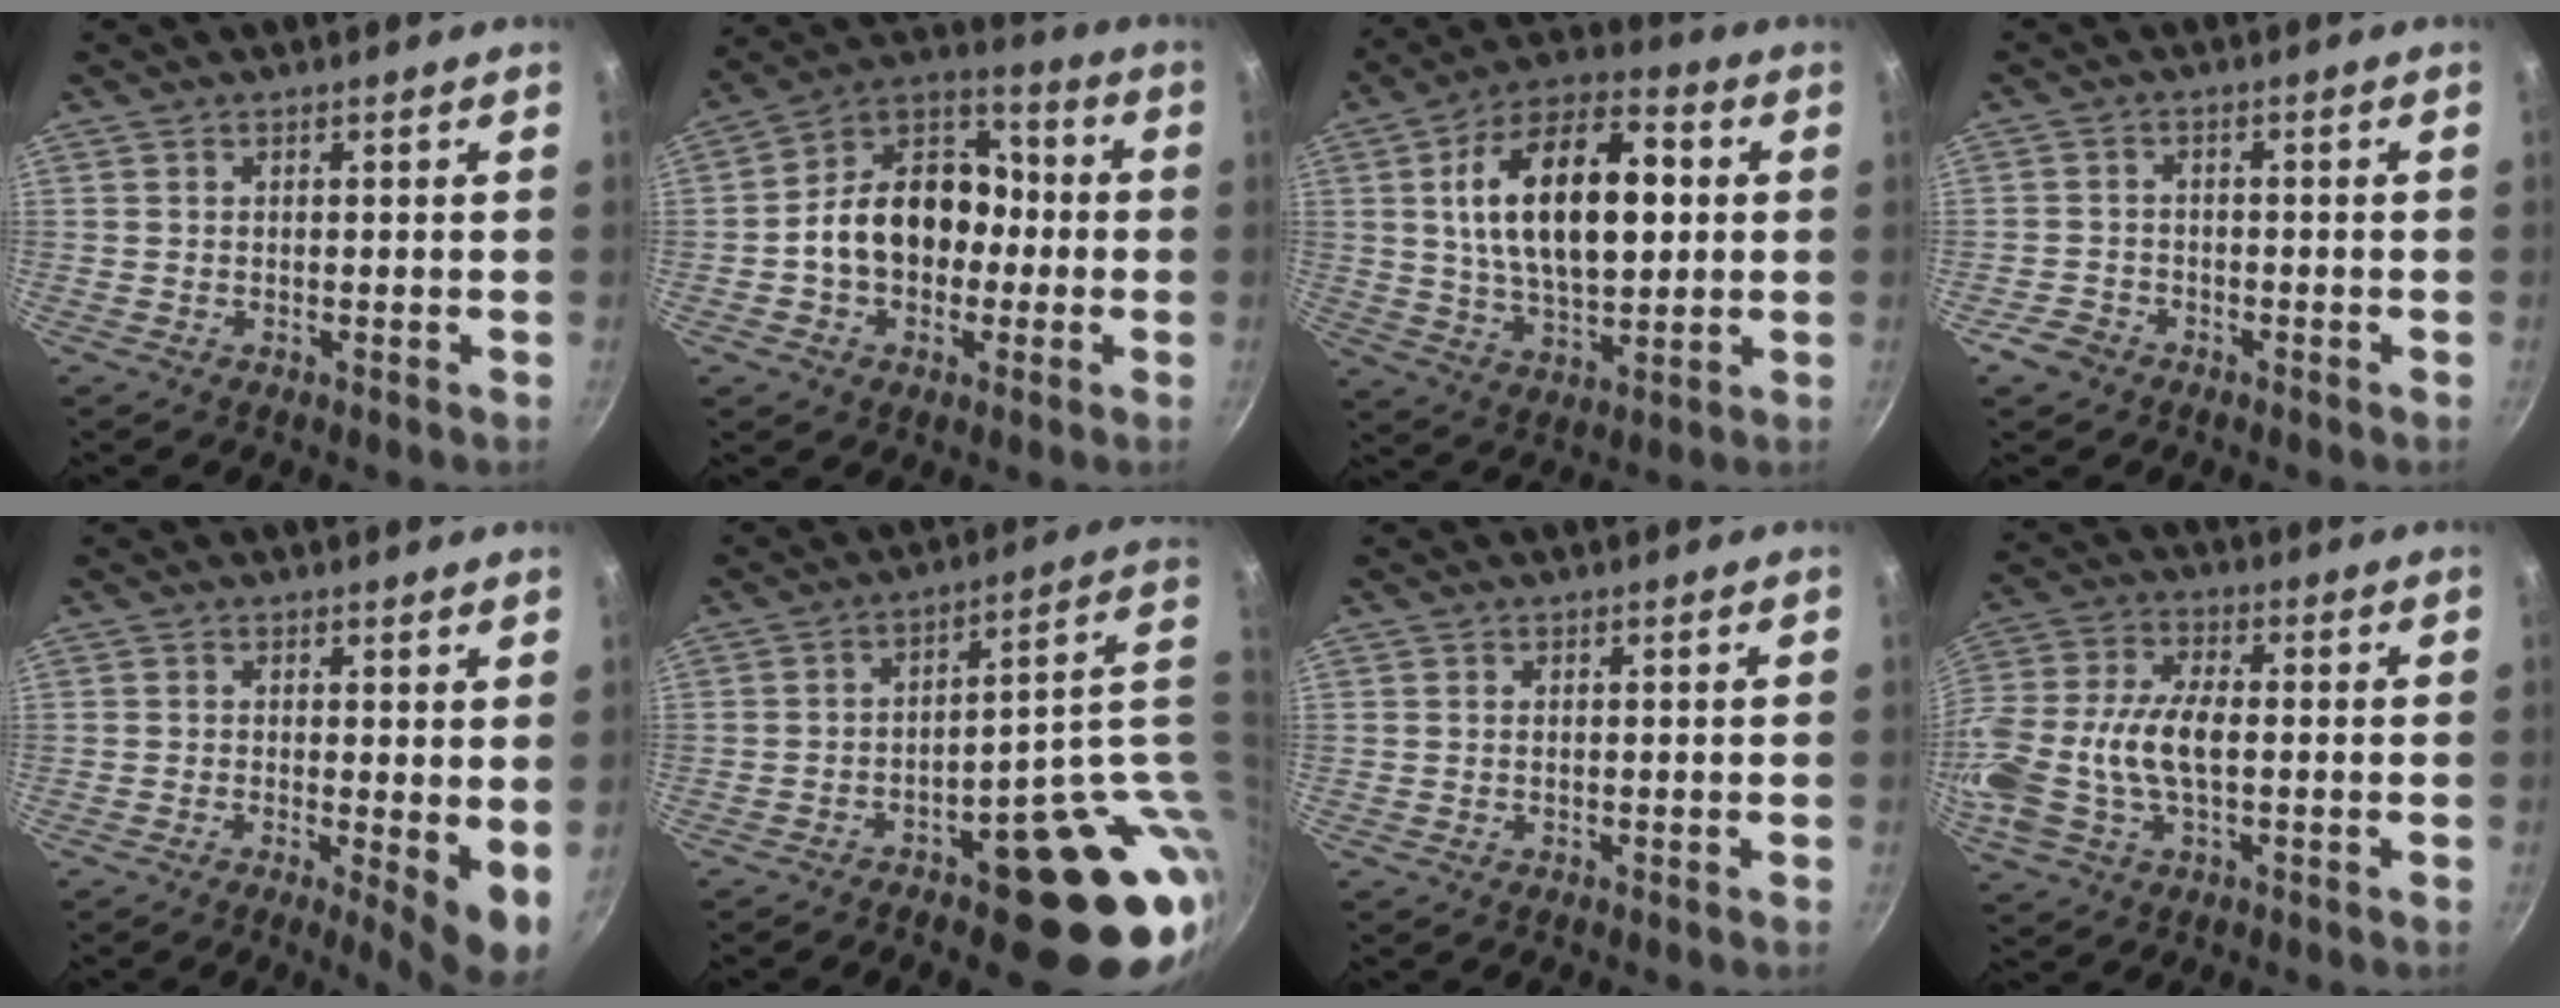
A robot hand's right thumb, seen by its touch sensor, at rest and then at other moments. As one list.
[{"total": 16.8, "force": [-1.4, 12.2, 11.4], "torque": [-0.150, 0.044, -0.030]}, {"total": 21.2, "force": [3.5, 11.1, 17.8], "torque": [-0.278, 0.008, 0.055]}, {"total": 3.4, "force": [-2.3, 2.4, 0.9], "torque": [-0.013, 0.014, -0.041]}, {"total": 6.0, "force": [0.1, 1.7, 5.8], "torque": [-0.080, -0.015, 0.003]}, {"total": 23.3, "force": [-7.4, 7.3, 20.9], "torque": [-0.180, 0.057, -0.092]}, {"total": 0.0}, {"total": 18.8, "force": [-1.9, 10.5, 15.6], "torque": [-0.376, 0.011, -0.031]}]